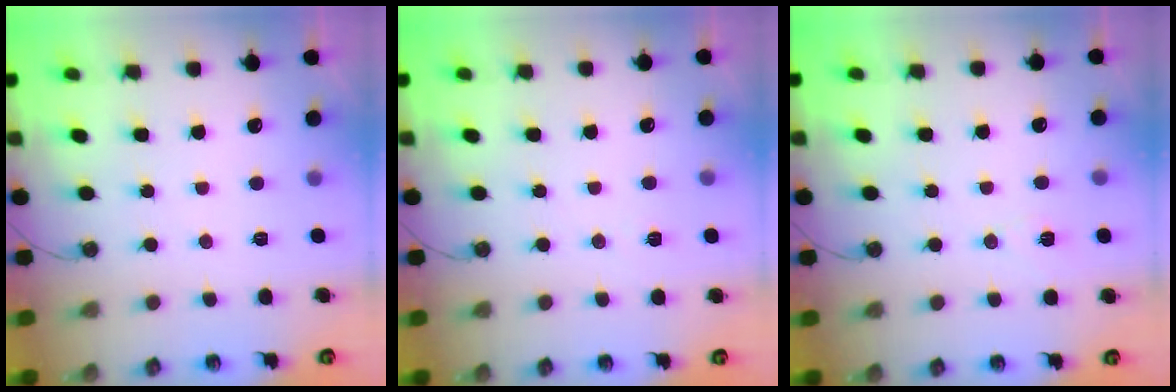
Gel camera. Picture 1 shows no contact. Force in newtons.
{"total": 3.3, "press": 2.6, "slide": 2.0}
{"total": 6.5, "press": 5.5, "slide": 3.5}